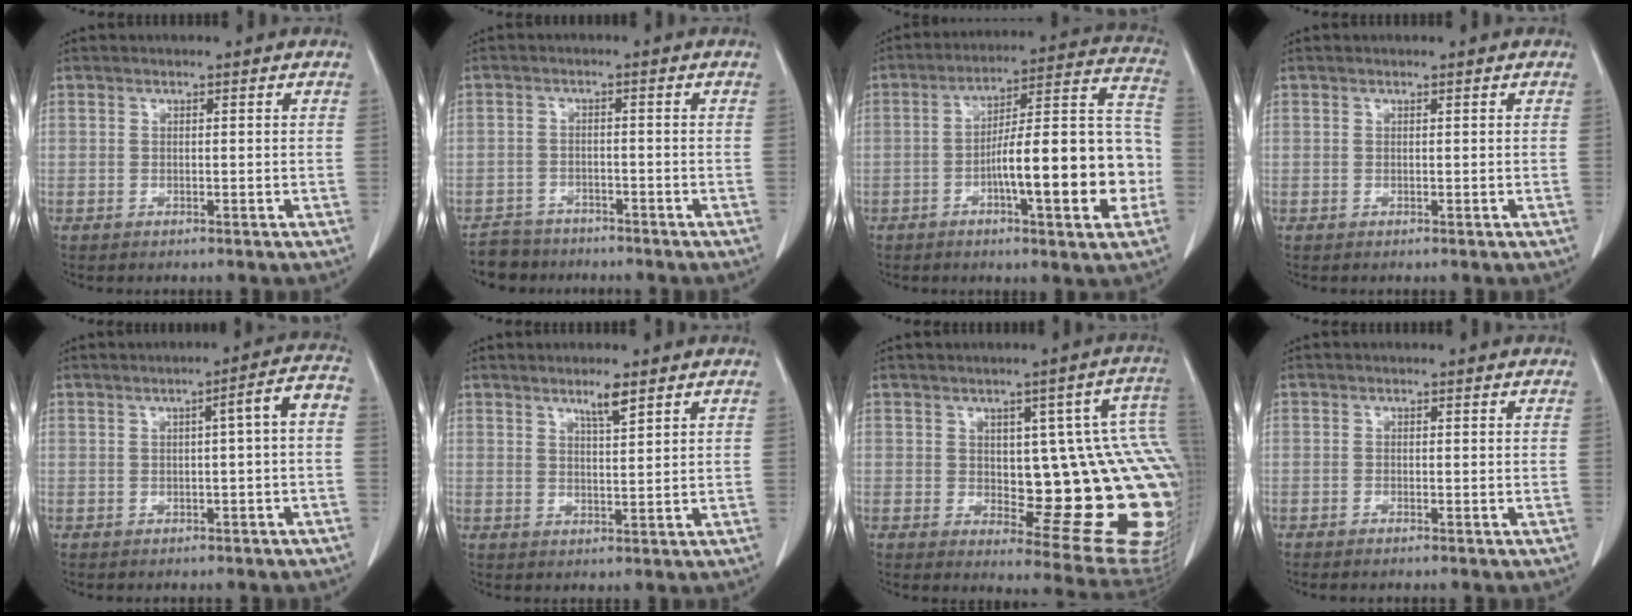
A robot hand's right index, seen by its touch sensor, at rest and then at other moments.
{"total": 4.5, "force": [-3.9, 2.2, -0.5], "torque": [0.008, 0.000, -0.068]}
{"total": 17.9, "force": [-4.8, 3.0, 17.0], "torque": [-0.241, 0.027, -0.067]}
{"total": 0.0}
{"total": 4.5, "force": [-0.4, 0.2, 4.5], "torque": [-0.056, 0.016, -0.006]}
{"total": 3.2, "force": [2.2, 0.1, 2.3], "torque": [-0.045, -0.003, 0.040]}
{"total": 19.3, "force": [-0.1, 6.3, 18.3], "torque": [-0.143, 0.015, 0.016]}
{"total": 0.8, "force": [-0.7, 0.0, 0.4], "torque": [-0.011, -0.001, -0.012]}